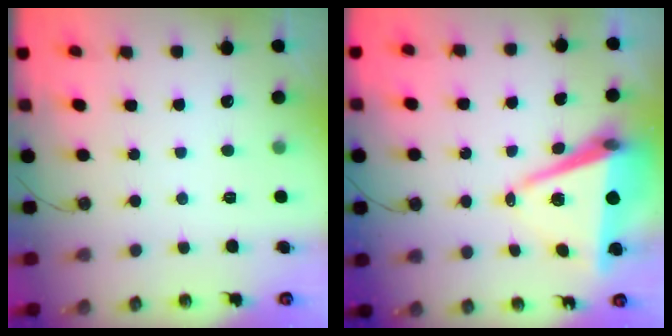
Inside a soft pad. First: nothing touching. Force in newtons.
{"total": 9.5, "press": 8.6, "slide": 4.2}